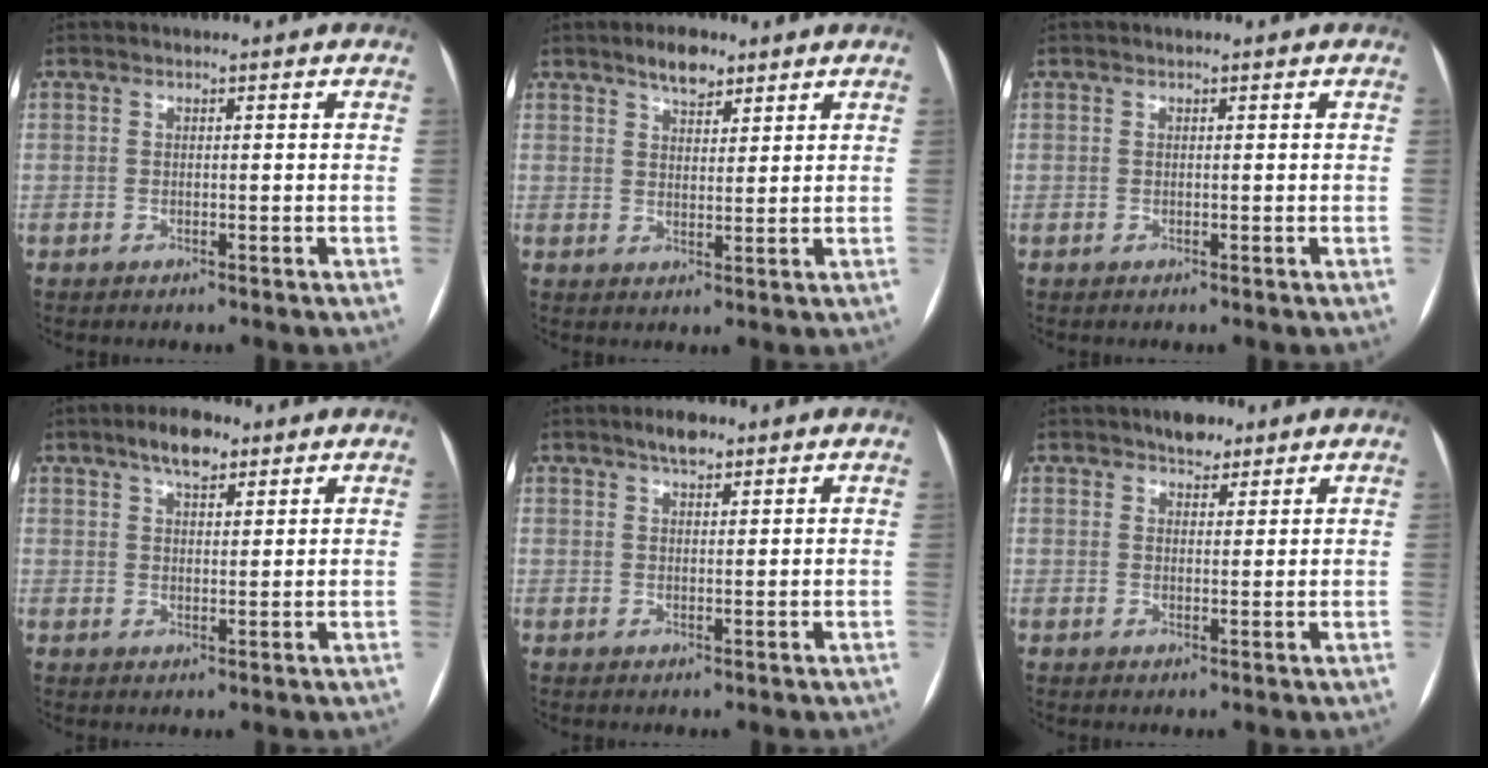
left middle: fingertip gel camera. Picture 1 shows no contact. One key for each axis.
{"total": 4.5, "fx": 3.3, "fy": 1.9, "fz": 2.4, "tx": -0.041, "ty": 0.007, "tz": 0.055}
{"total": 0.0}
{"total": 5.4, "fx": 3.6, "fy": 2.0, "fz": 3.5, "tx": -0.061, "ty": 0.013, "tz": 0.059}
{"total": 3.1, "fx": 2.3, "fy": 1.0, "fz": 1.8, "tx": -0.033, "ty": 0.007, "tz": 0.037}
{"total": 3.6, "fx": 2.7, "fy": 1.8, "fz": 1.5, "tx": -0.022, "ty": 0.007, "tz": 0.042}